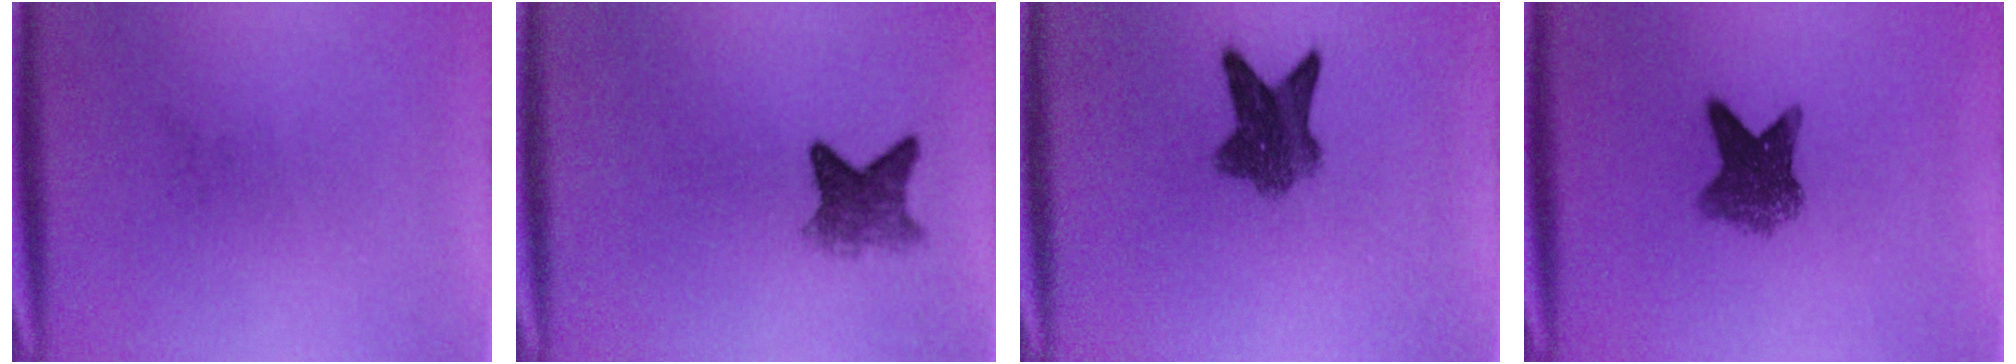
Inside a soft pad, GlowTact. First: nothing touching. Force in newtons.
{"total": 4.4}
{"total": 6.9}
{"total": 6.3}